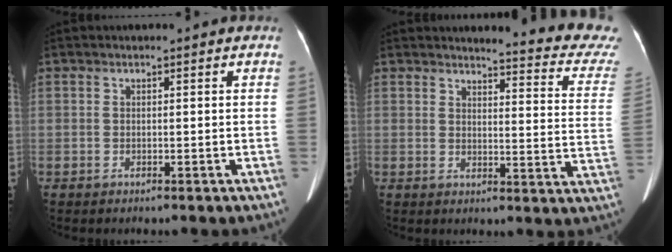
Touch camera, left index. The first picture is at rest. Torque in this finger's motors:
{"motor_torque": [0.31, -1.83, 0.02, 0.01]}